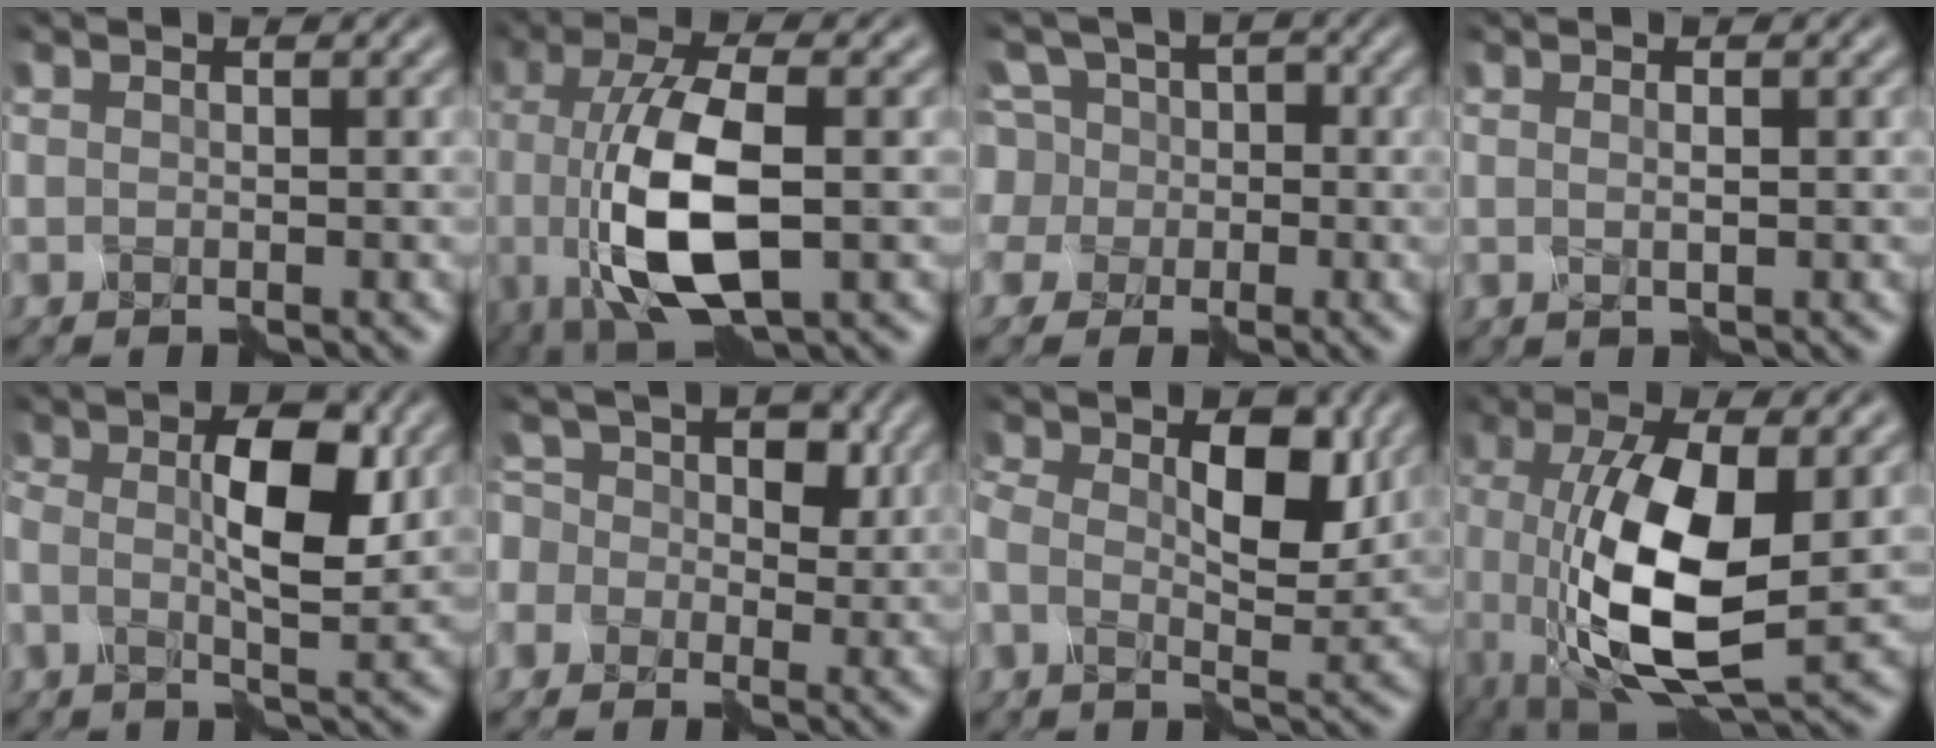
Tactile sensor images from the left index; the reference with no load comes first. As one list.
[{"total": 8.5, "force": [-1.0, 2.9, 7.9], "torque": [-0.167, 0.002, -0.016]}, {"total": 6.8, "force": [0.5, 6.5, 1.6], "torque": [-0.075, 0.041, -0.022]}, {"total": 0.9, "force": [0.5, -0.2, 0.7], "torque": [-0.003, 0.000, 0.000]}, {"total": 6.1, "force": [0.4, 2.1, 5.7], "torque": [-0.109, 0.011, 0.003]}, {"total": 6.3, "force": [0.0, 5.4, 3.3], "torque": [-0.076, 0.029, -0.022]}, {"total": 8.1, "force": [1.2, 4.1, 6.8], "torque": [-0.125, 0.013, 0.010]}, {"total": 10.3, "force": [-0.4, 4.0, 9.5], "torque": [-0.200, -0.008, -0.002]}]